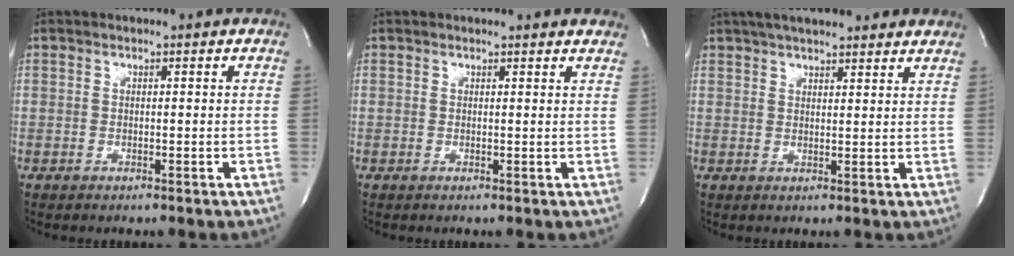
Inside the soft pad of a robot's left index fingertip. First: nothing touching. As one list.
[{"total": 4.5, "force": [4.3, 0.9, 0.9], "torque": [-0.011, 0.001, 0.034]}, {"total": 13.2, "force": [11.2, 2.9, 6.5], "torque": [-0.093, 0.039, 0.150]}]